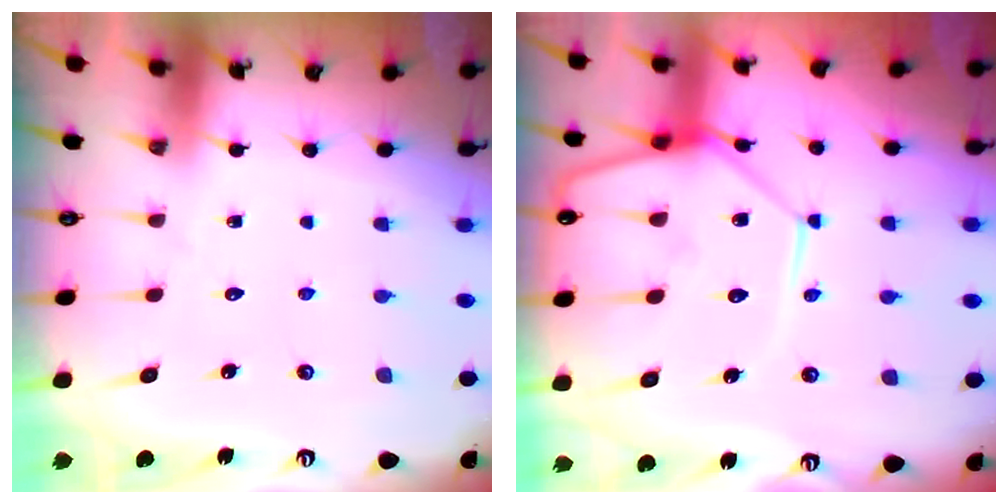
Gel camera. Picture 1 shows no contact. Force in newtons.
{"total": 14.4, "press": 14.3, "slide": 1.3}